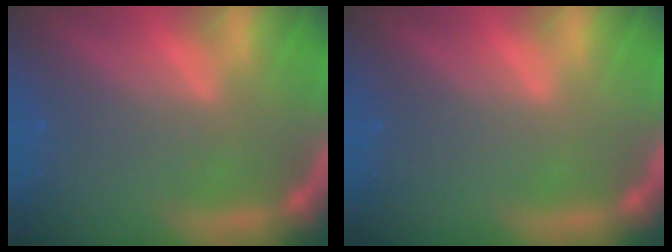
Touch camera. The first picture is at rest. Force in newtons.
{"total": 0.0}